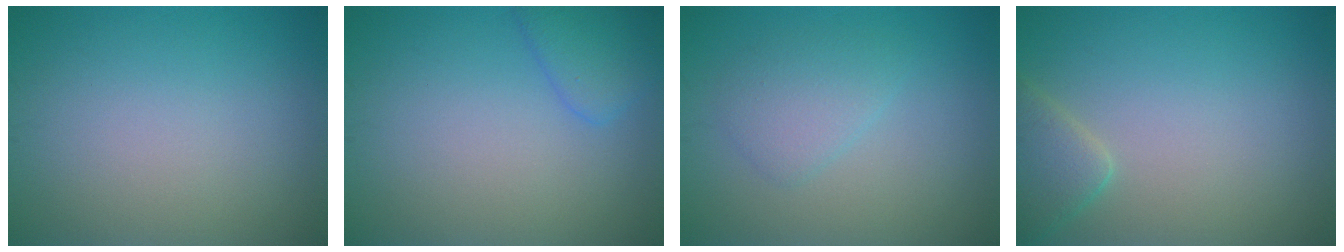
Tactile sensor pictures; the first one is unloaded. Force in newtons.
{"total": 2.5, "press": 2.5, "slide": 0.2}
{"total": 2.3, "press": 2.3, "slide": 0.0}
{"total": 2.8, "press": 2.8, "slide": 0.1}